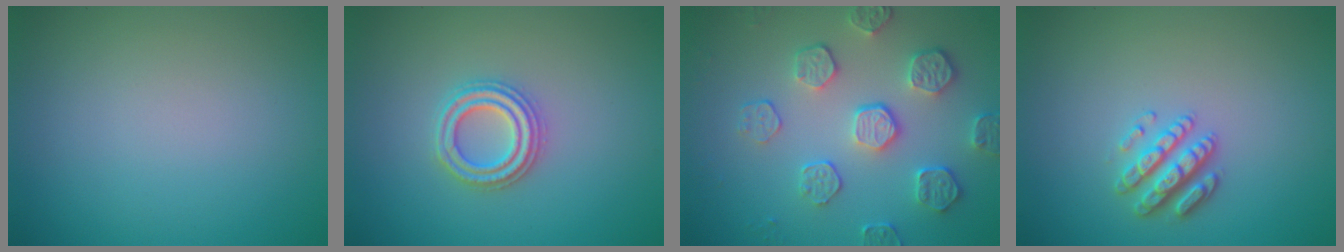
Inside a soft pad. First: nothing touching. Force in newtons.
{"total": 2.7, "press": 2.7, "slide": 0.5}
{"total": 4.4, "press": 3.9, "slide": 2.0}
{"total": 2.8, "press": 2.7, "slide": 0.8}